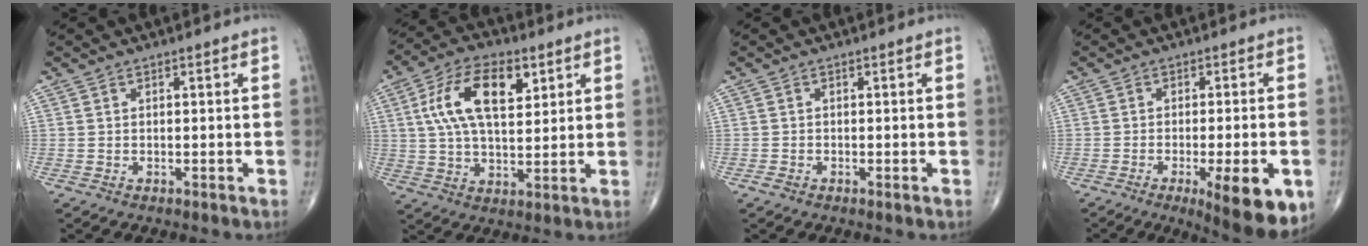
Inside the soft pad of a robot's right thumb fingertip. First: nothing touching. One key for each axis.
{"total": 14.2, "fx": 4.8, "fy": 7.2, "fz": 11.3, "tx": -0.197, "ty": 0.000, "tz": 0.085}
{"total": 0.7, "fx": -0.5, "fy": 0.3, "fz": 0.5, "tx": -0.013, "ty": -0.003, "tz": -0.011}
{"total": 12.9, "fx": -5.1, "fy": 3.2, "fz": 11.4, "tx": -0.126, "ty": -0.004, "tz": -0.061}